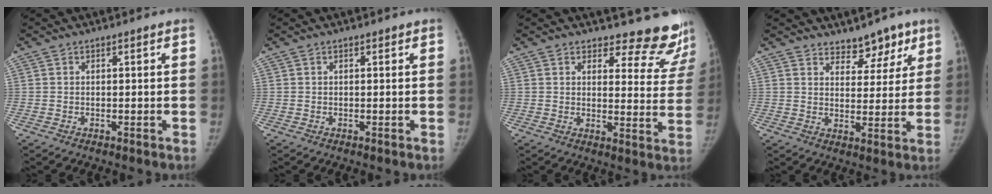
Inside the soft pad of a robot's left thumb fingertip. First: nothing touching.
{"total": 0.0}
{"total": 13.8, "force": [13.0, 4.0, 2.1], "torque": [0.028, -0.126, 0.130]}
{"total": 6.8, "force": [5.3, 3.6, 2.2], "torque": [0.012, -0.033, 0.079]}